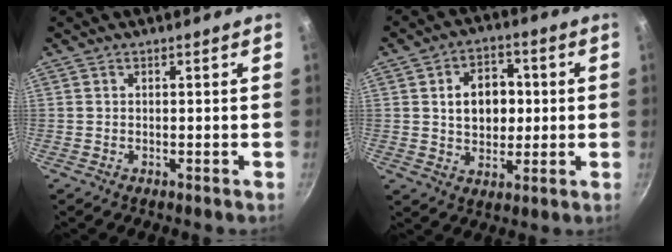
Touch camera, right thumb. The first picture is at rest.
{"total": 10.3, "force": [1.2, 7.6, 6.8], "torque": [-0.070, 0.007, 0.018]}